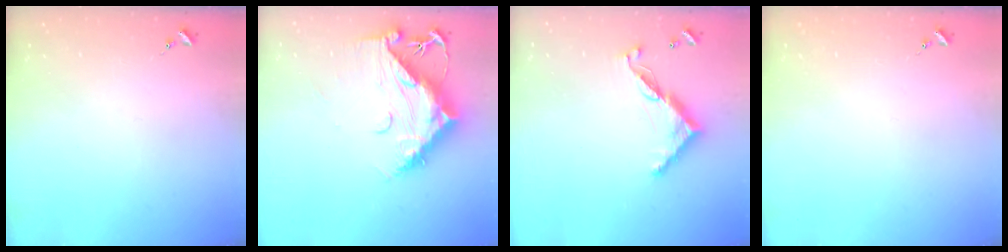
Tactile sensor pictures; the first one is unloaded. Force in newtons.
{"total": 15.4, "press": 15.3, "slide": 1.6}
{"total": 11.0, "press": 11.0, "slide": 0.4}
{"total": 0.0}